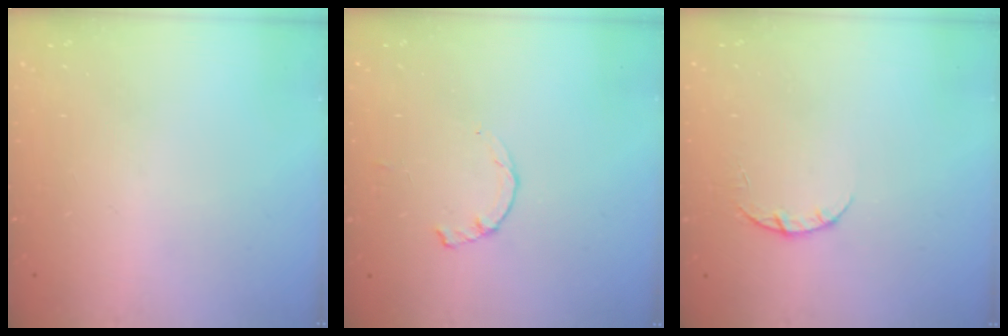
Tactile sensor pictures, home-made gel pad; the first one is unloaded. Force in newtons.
{"total": 1.2, "press": 1.2, "slide": 0.3}
{"total": 2.3, "press": 2.3, "slide": 0.3}